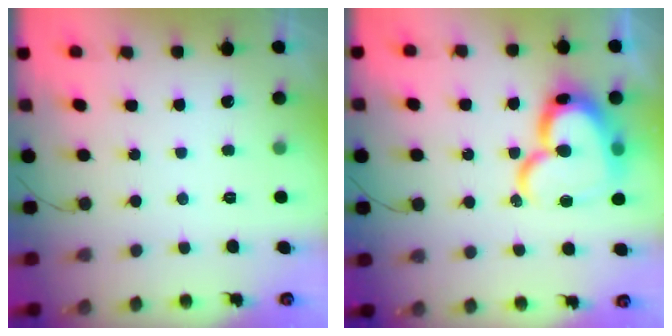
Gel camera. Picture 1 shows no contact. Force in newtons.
{"total": 22.2, "press": 22.0, "slide": 2.6}